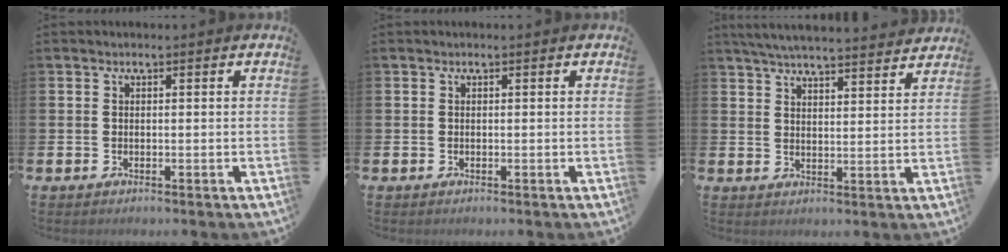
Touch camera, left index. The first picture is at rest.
{"total": 0.0}
{"total": 5.6, "force": [5.5, 0.3, 1.1], "torque": [-0.034, -0.030, 0.098]}